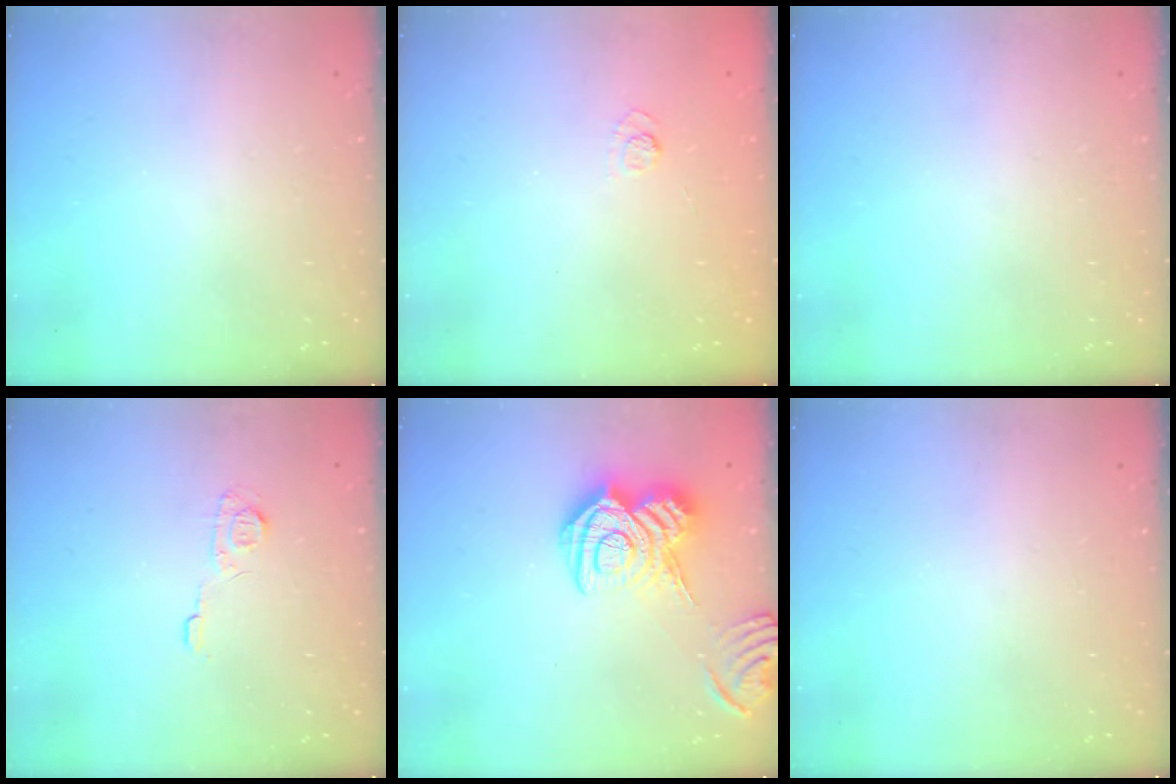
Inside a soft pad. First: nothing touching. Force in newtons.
{"total": 2.4, "press": 2.0, "slide": 1.3}
{"total": 0.0}
{"total": 5.7, "press": 5.7, "slide": 0.7}
{"total": 16.8, "press": 16.8, "slide": 1.1}
{"total": 0.0}